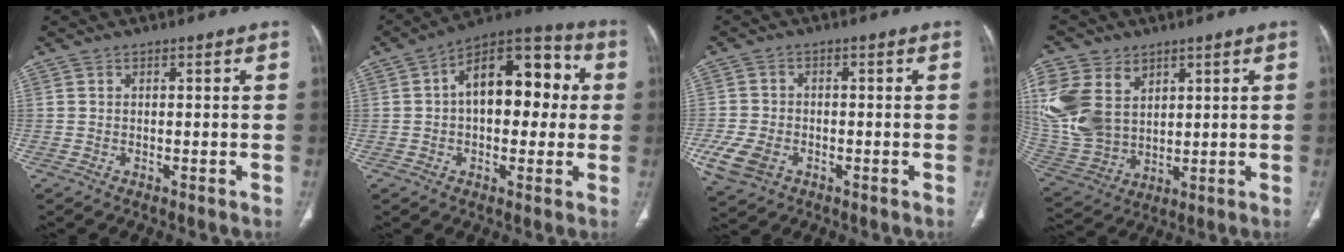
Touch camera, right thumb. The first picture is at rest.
{"total": 16.8, "force": [2.2, 9.7, 13.5], "torque": [-0.161, 0.043, 0.024]}
{"total": 7.7, "force": [-2.9, 5.5, 4.6], "torque": [-0.101, 0.005, -0.049]}
{"total": 18.7, "force": [6.4, 13.5, 11.2], "torque": [-0.259, -0.014, 0.145]}